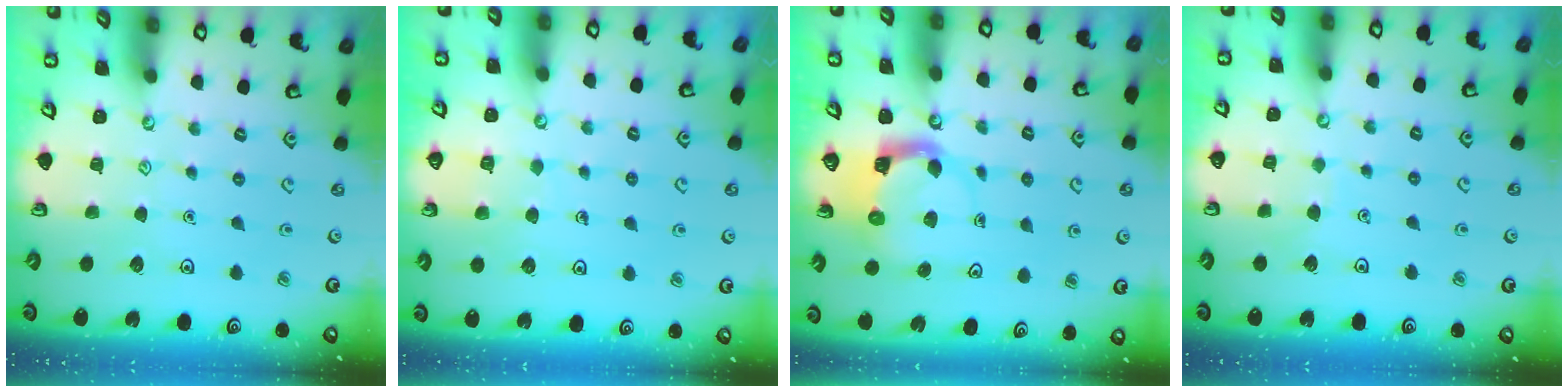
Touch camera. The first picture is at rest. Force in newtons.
{"total": 5.1, "press": 5.1, "slide": 0.4}
{"total": 3.8, "press": 3.7, "slide": 0.7}
{"total": 3.3, "press": 3.3, "slide": 0.5}